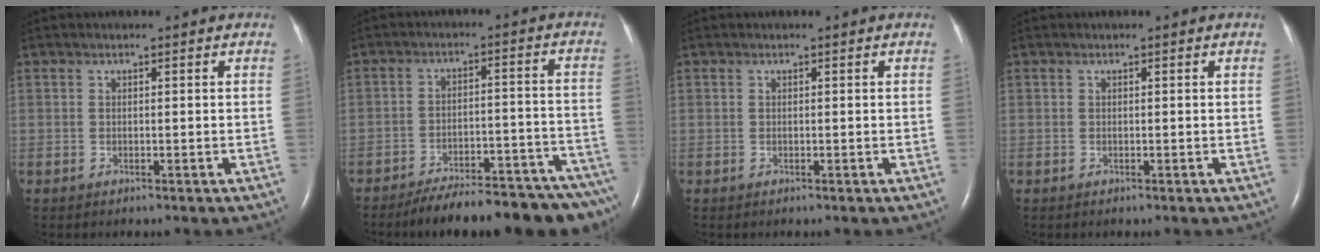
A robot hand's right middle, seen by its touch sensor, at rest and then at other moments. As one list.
[{"total": 19.5, "force": [-17.0, 3.2, 9.0], "torque": [-0.071, 0.012, -0.225]}, {"total": 0.0}, {"total": 0.0}]